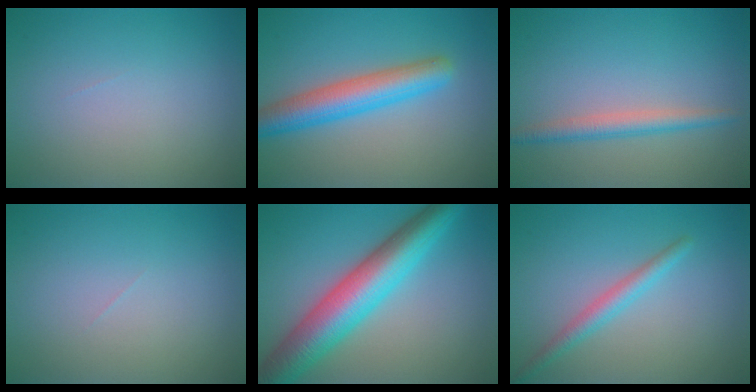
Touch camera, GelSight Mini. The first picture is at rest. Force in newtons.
{"total": 5.3, "press": 5.3, "slide": 0.1}
{"total": 2.4, "press": 2.4, "slide": 0.0}
{"total": 0.0}
{"total": 9.2, "press": 9.2, "slide": 0.3}
{"total": 2.1, "press": 2.1, "slide": 0.0}